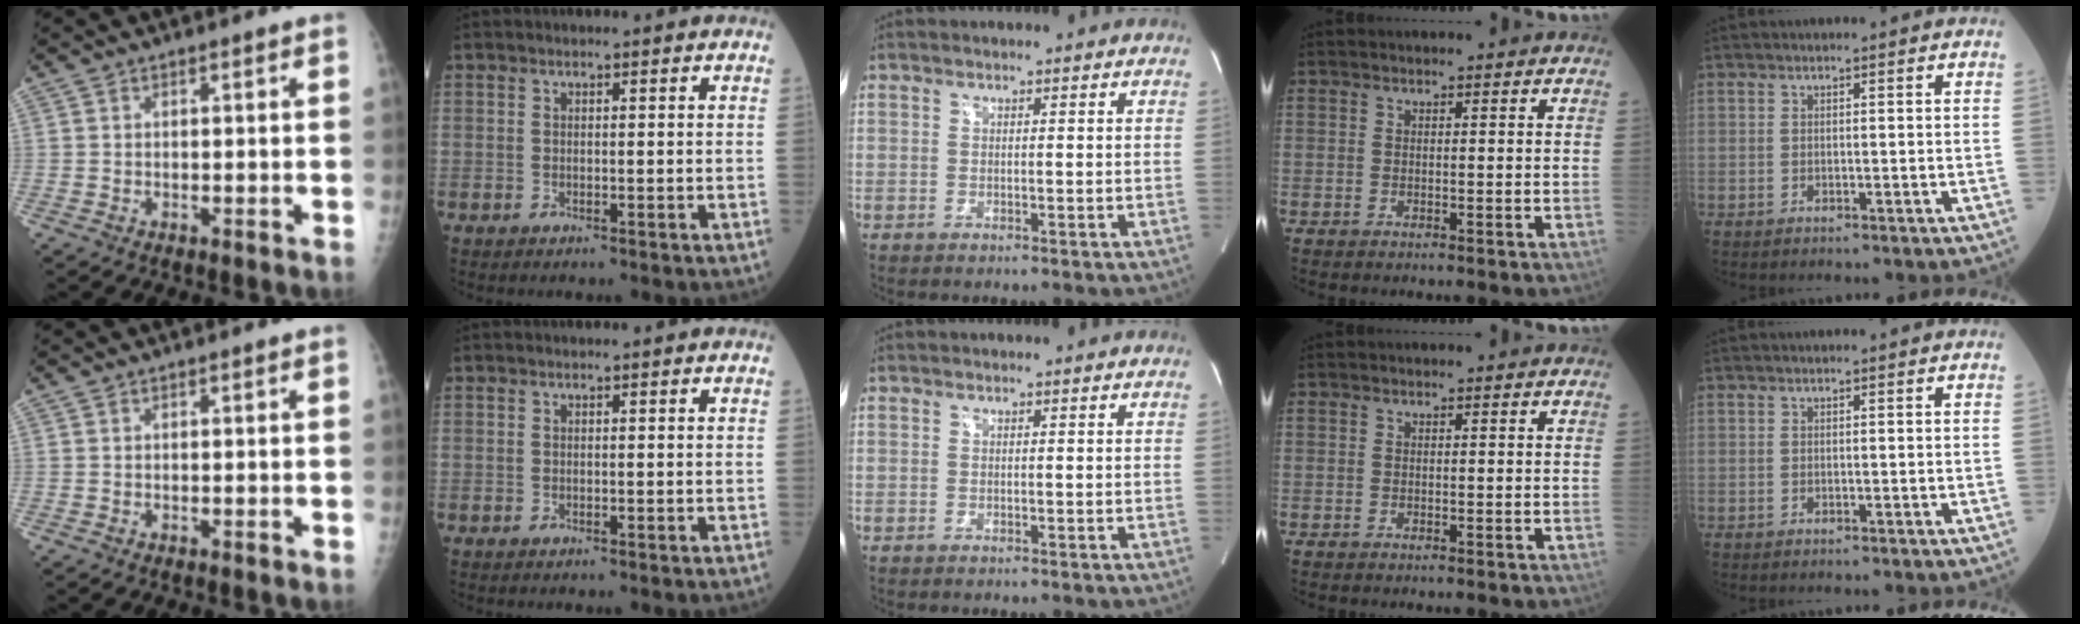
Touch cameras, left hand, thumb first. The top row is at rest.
{}